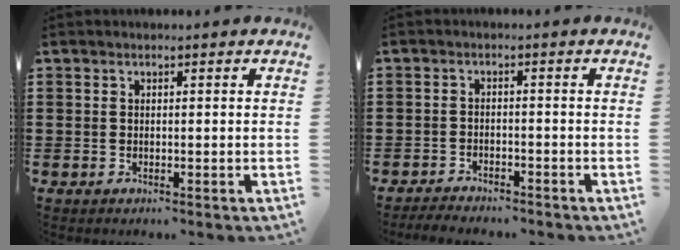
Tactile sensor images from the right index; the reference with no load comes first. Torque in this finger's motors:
{"motor_torque": [-0.08, -0.03, -0.10, -0.03]}